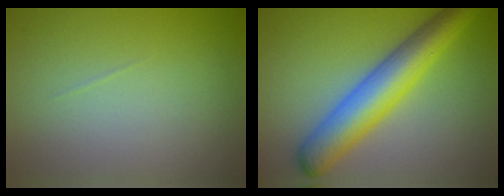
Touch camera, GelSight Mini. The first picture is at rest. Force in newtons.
{"total": 7.0, "press": 7.0, "slide": 0.2}